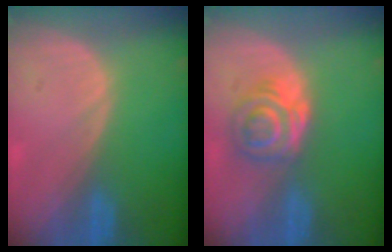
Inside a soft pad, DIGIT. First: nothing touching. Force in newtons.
{"total": 6.5, "press": 5.4, "slide": 3.7}